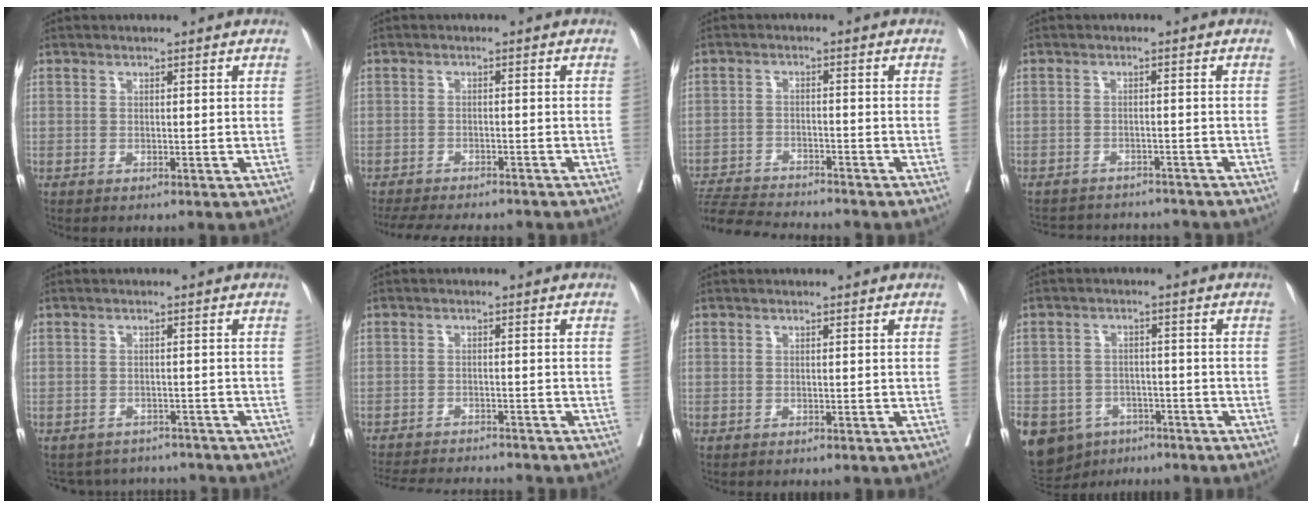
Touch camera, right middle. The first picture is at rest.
{"total": 12.0, "force": [-10.7, 3.0, 4.5], "torque": [-0.077, -0.008, -0.145]}
{"total": 10.5, "force": [-10.0, 0.4, 3.0], "torque": [-0.050, -0.004, -0.163]}
{"total": 10.1, "force": [-9.6, 2.5, 1.8], "torque": [-0.035, 0.013, -0.121]}
{"total": 6.8, "force": [-6.3, 2.4, 0.0], "torque": [0.007, 0.017, -0.076]}
{"total": 12.0, "force": [-11.3, 1.6, 3.8], "torque": [-0.063, -0.007, -0.156]}
{"total": 0.0}
{"total": 15.0, "force": [-8.3, 11.2, 5.5], "torque": [-0.149, 0.006, -0.111]}